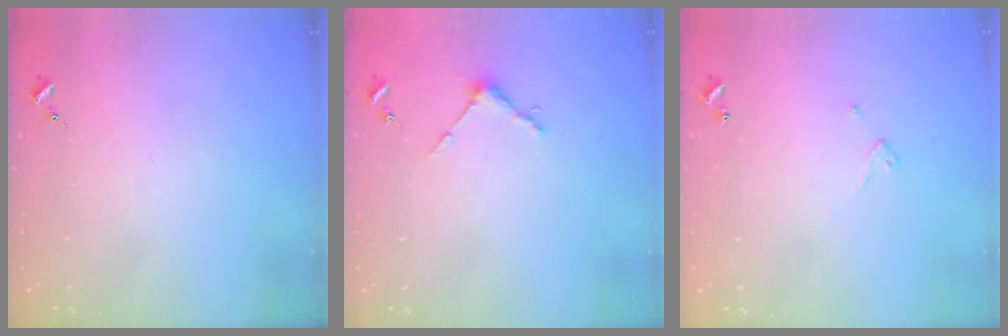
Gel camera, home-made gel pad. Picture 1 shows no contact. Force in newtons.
{"total": 4.0, "press": 4.0, "slide": 0.4}
{"total": 2.4, "press": 2.4, "slide": 0.2}